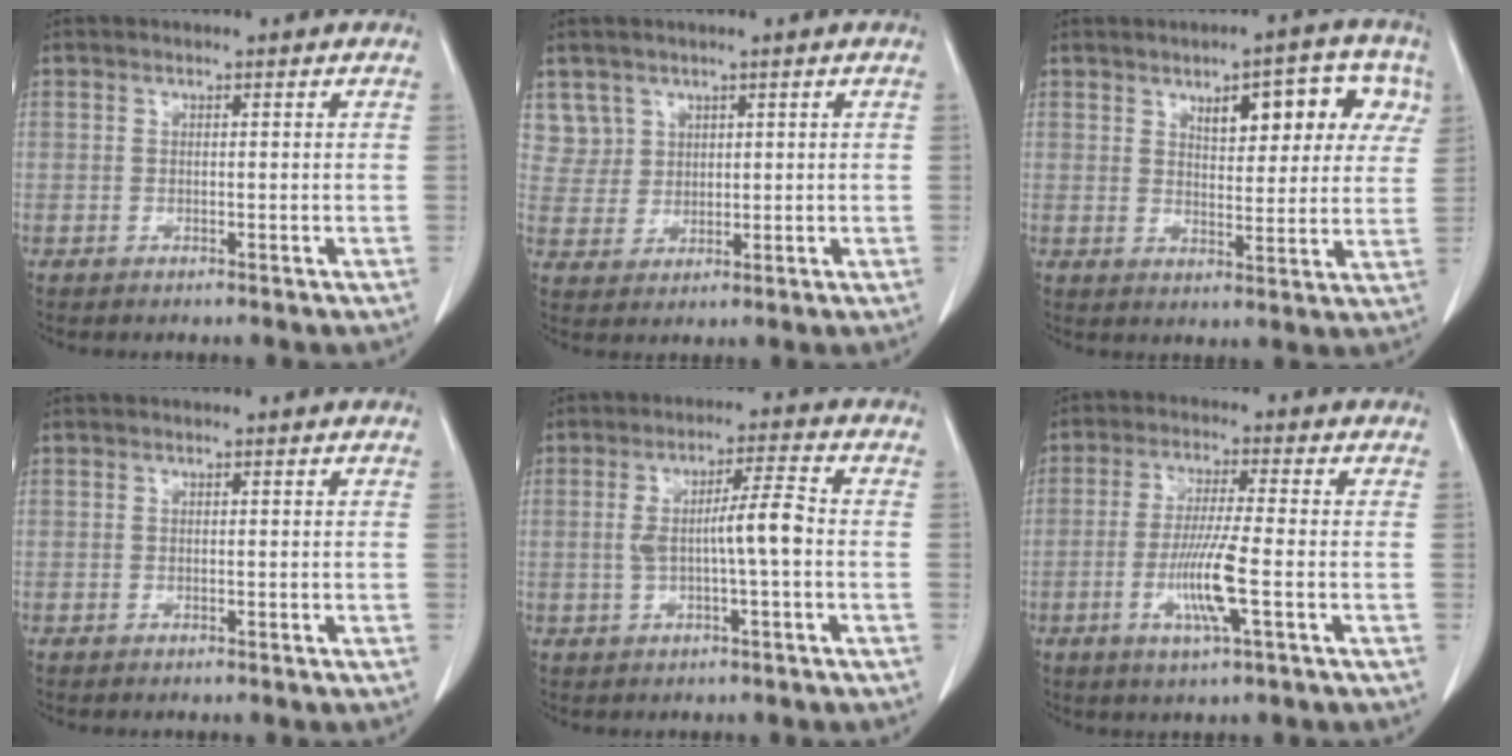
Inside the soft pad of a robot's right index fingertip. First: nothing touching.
{"total": 4.5, "force": [2.7, 3.6, -0.5], "torque": [0.020, 0.000, 0.056]}
{"total": 10.7, "force": [4.7, 4.3, 8.6], "torque": [-0.103, 0.023, 0.065]}
{"total": 0.0}
{"total": 6.1, "force": [-0.3, -0.1, 6.1], "torque": [-0.110, 0.007, -0.004]}
{"total": 8.0, "force": [-2.3, -0.3, 7.6], "torque": [-0.152, -0.013, -0.046]}